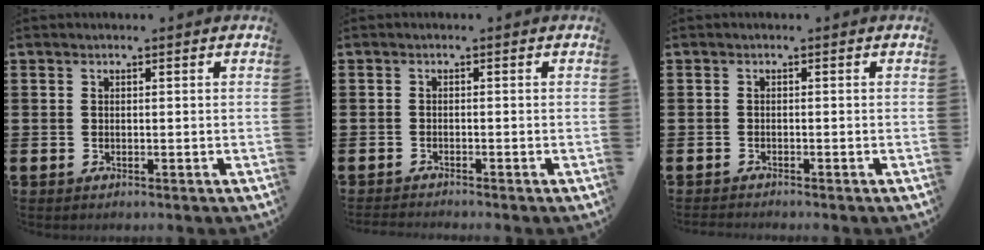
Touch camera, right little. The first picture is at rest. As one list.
[{"total": 0.9, "force": [-0.8, -0.1, 0.1], "torque": [-0.002, -0.002, -0.017]}, {"total": 0.6, "force": [-0.6, -0.1, 0.0], "torque": [-0.001, -0.002, -0.013]}]